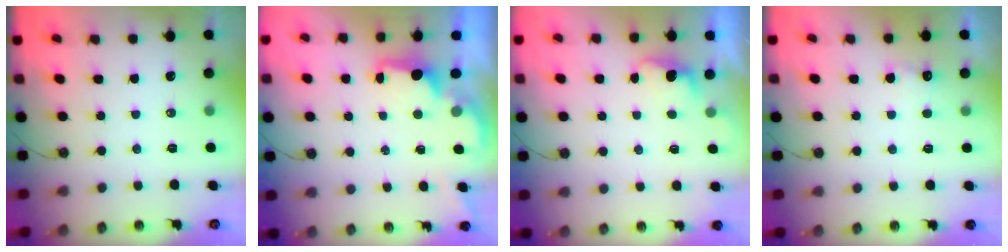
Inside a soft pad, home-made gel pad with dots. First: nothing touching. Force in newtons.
{"total": 1.8, "press": 1.6, "slide": 0.7}
{"total": 1.2, "press": 1.0, "slide": 0.8}
{"total": 4.3, "press": 4.1, "slide": 1.2}